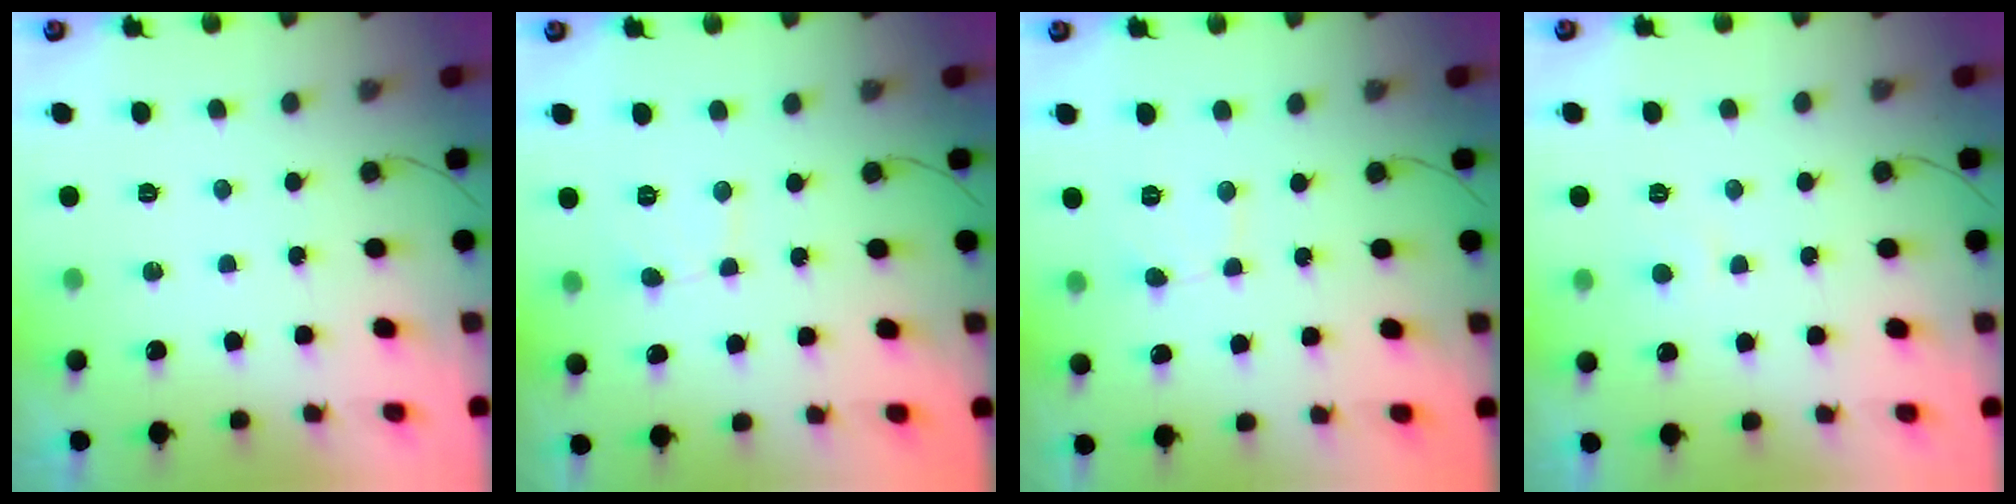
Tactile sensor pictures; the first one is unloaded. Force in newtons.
{"total": 2.4, "press": 2.4, "slide": 0.3}
{"total": 2.4, "press": 2.4, "slide": 0.3}
{"total": 4.9, "press": 4.9, "slide": 0.5}